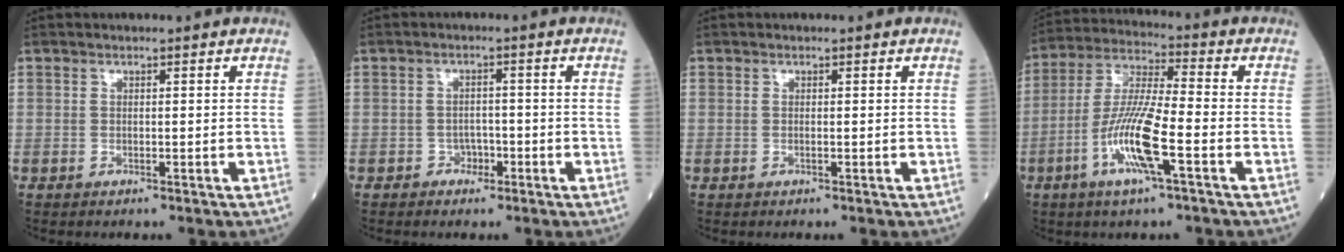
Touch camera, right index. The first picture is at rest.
{"total": 2.2, "force": [-1.2, 1.6, 0.7], "torque": [-0.006, 0.008, -0.021]}
{"total": 0.0}
{"total": 11.7, "force": [-4.2, 0.9, 10.9], "torque": [-0.223, -0.005, -0.085]}